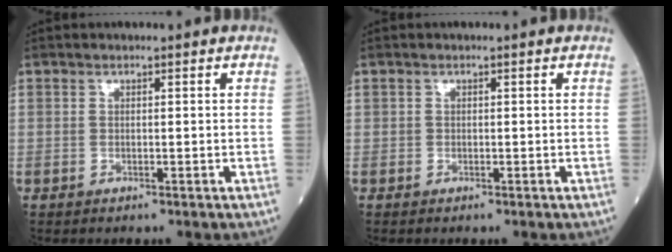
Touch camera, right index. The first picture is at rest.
{"total": 0.0}